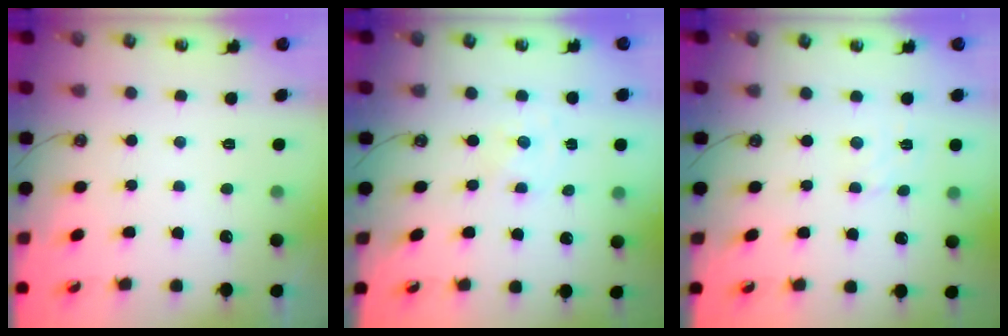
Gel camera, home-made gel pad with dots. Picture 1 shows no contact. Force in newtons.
{"total": 0.0}
{"total": 2.8, "press": 2.7, "slide": 0.5}